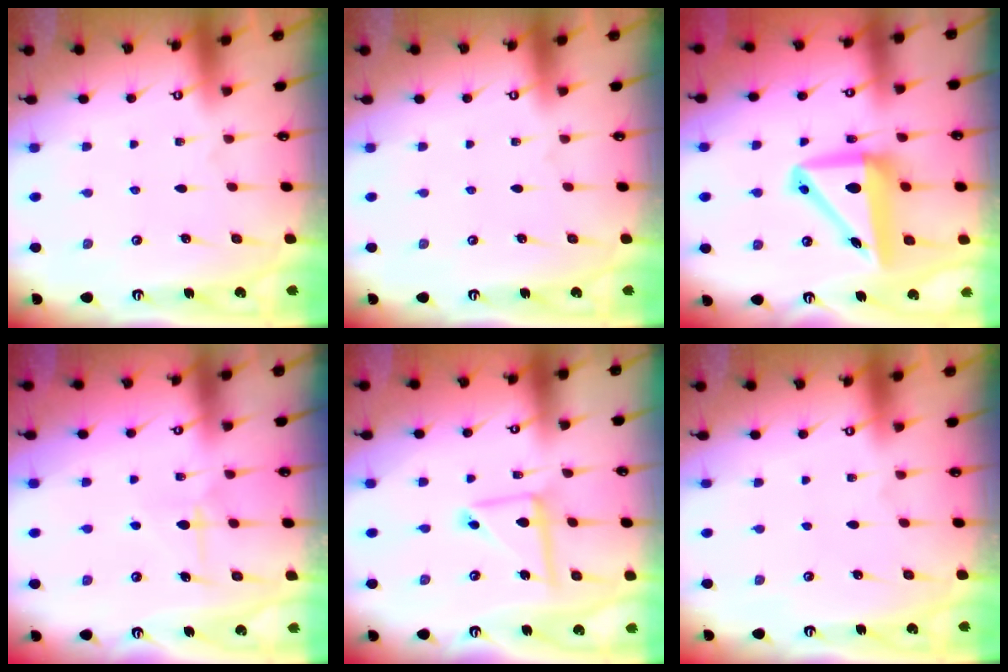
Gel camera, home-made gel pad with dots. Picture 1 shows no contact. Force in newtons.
{"total": 0.0}
{"total": 12.2, "press": 11.9, "slide": 2.4}
{"total": 6.5, "press": 6.5, "slide": 0.4}
{"total": 9.1, "press": 9.1, "slide": 0.8}
{"total": 0.0}